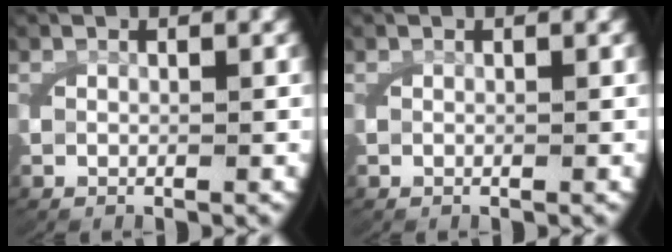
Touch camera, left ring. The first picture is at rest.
{"total": 0.0}